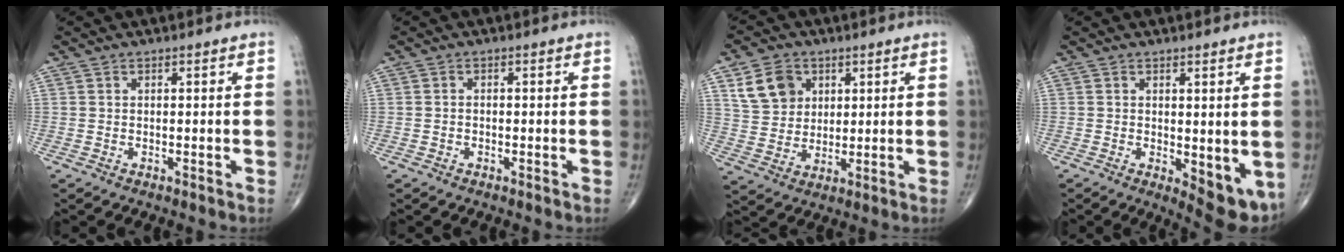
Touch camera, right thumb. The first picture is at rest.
{"total": 0.6, "force": [-0.3, 0.5, 0.3], "torque": [-0.004, 0.002, -0.006]}
{"total": 9.2, "force": [3.9, 7.2, 4.1], "torque": [-0.051, -0.012, 0.078]}
{"total": 7.7, "force": [-1.0, 3.2, 6.9], "torque": [-0.080, -0.021, -0.004]}